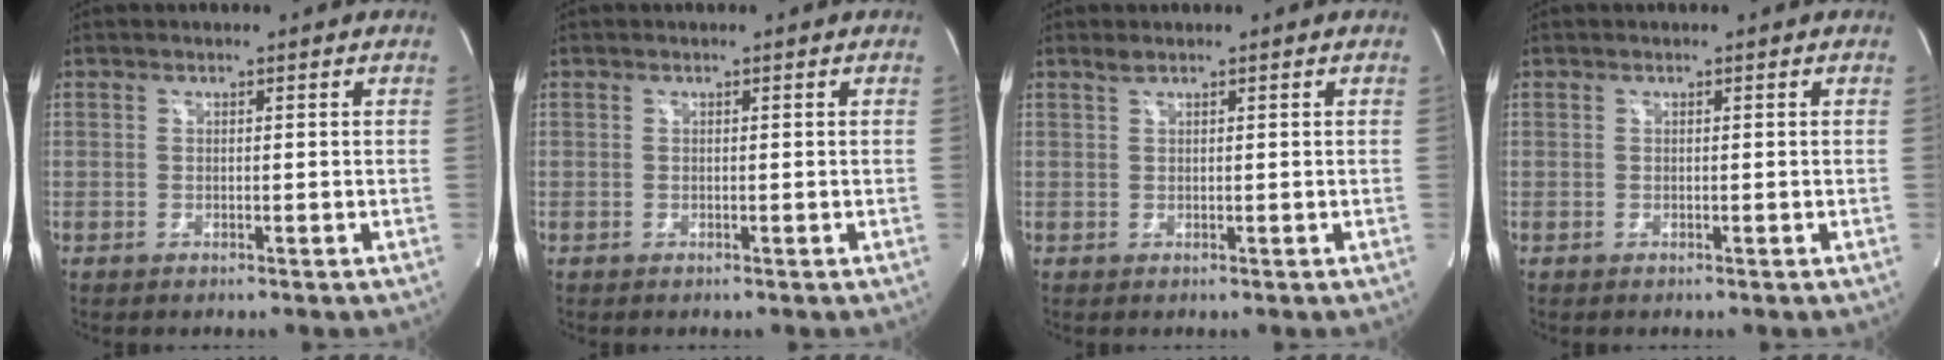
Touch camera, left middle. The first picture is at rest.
{"total": 0.0}
{"total": 0.8, "force": [0.8, -0.1, 0.4], "torque": [-0.014, 0.004, 0.020]}
{"total": 0.0}